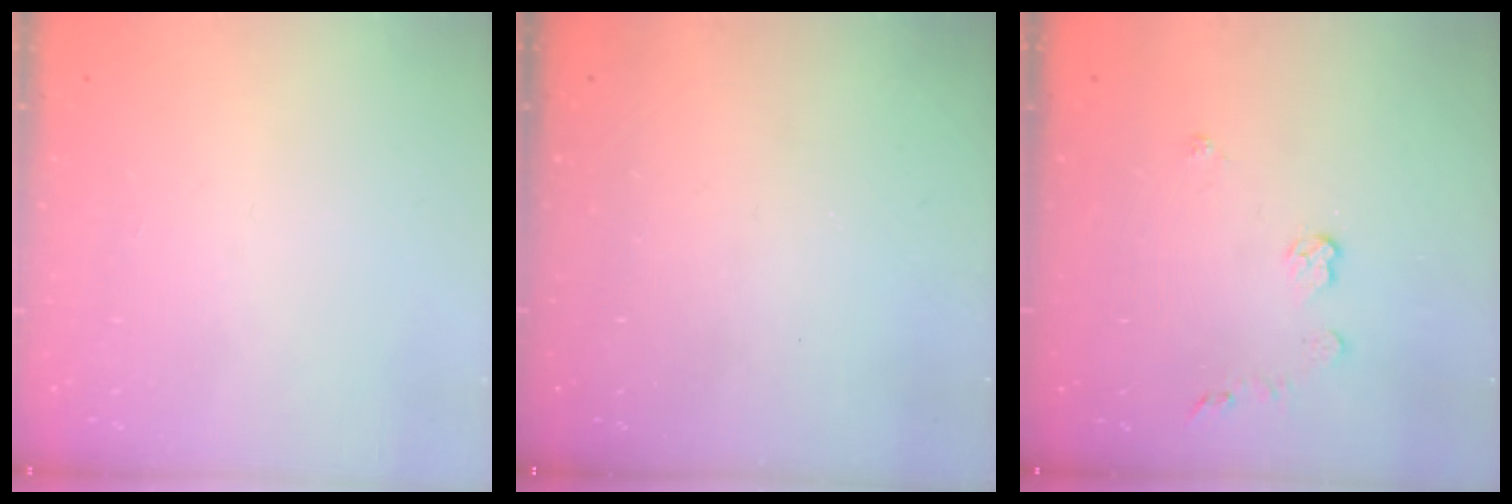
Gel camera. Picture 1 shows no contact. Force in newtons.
{"total": 0.0}
{"total": 4.1, "press": 4.1, "slide": 0.6}